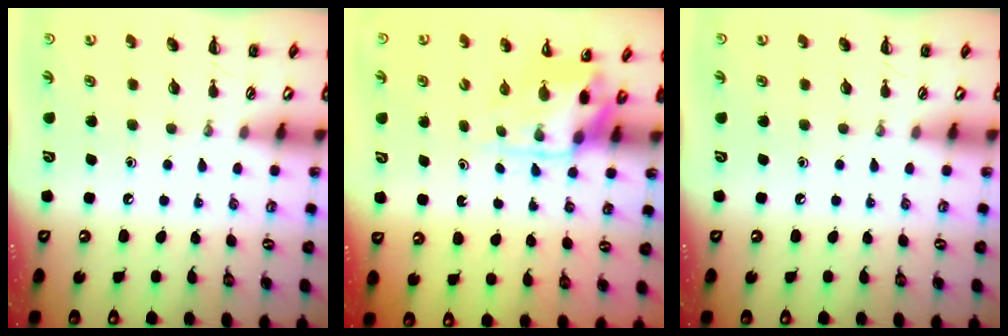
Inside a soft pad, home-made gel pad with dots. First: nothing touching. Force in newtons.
{"total": 3.9, "press": 3.8, "slide": 0.7}
{"total": 0.0}